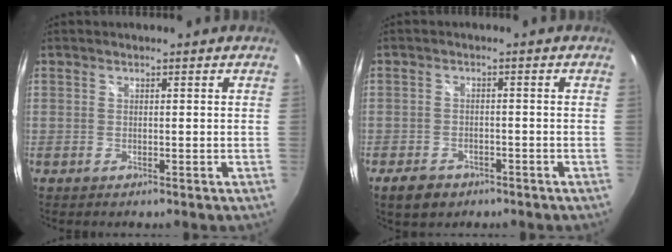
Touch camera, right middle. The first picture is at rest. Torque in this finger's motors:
{"motor_torque": [0.42, -0.47, -0.02, 0.01]}